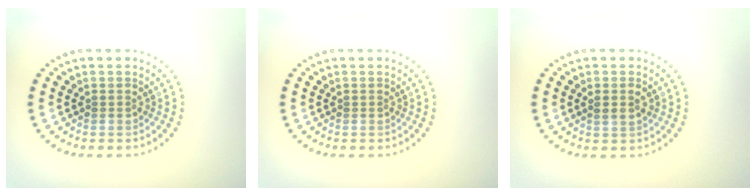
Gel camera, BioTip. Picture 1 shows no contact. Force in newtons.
{"total": 0.0}
{"total": 1.6, "press": 1.5, "slide": 0.4}